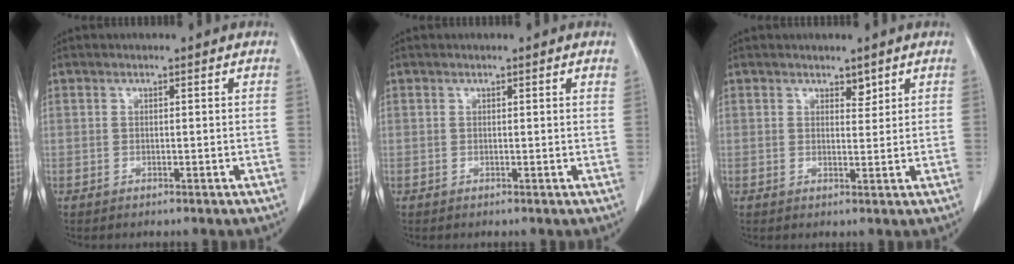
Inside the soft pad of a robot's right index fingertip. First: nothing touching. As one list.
[{"total": 0.7, "force": [0.4, 0.0, 0.5], "torque": [-0.007, 0.002, 0.004]}, {"total": 1.6, "force": [1.2, 0.7, 0.7], "torque": [-0.008, -0.005, 0.018]}]